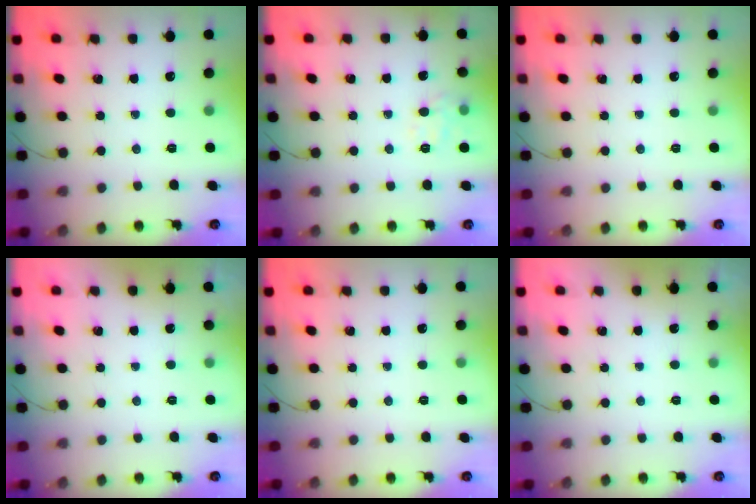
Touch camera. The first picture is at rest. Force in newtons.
{"total": 8.5, "press": 8.4, "slide": 1.2}
{"total": 0.0}
{"total": 1.8, "press": 1.8, "slide": 0.3}
{"total": 0.0}
{"total": 1.8, "press": 1.8, "slide": 0.3}